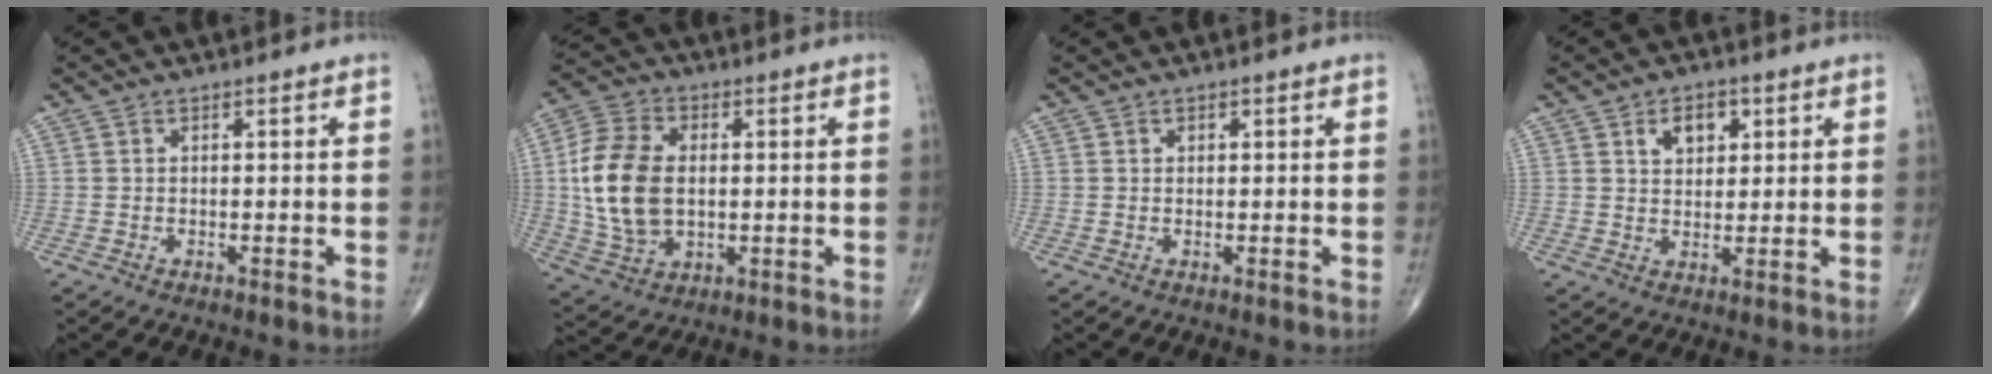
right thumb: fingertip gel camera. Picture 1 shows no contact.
{"total": 14.8, "force": [0.6, 9.5, 11.3], "torque": [-0.222, 0.004, 0.014]}
{"total": 0.7, "force": [0.3, 0.6, 0.2], "torque": [0.002, -0.001, 0.004]}
{"total": 5.6, "force": [2.4, 3.7, 3.4], "torque": [-0.030, -0.009, 0.036]}